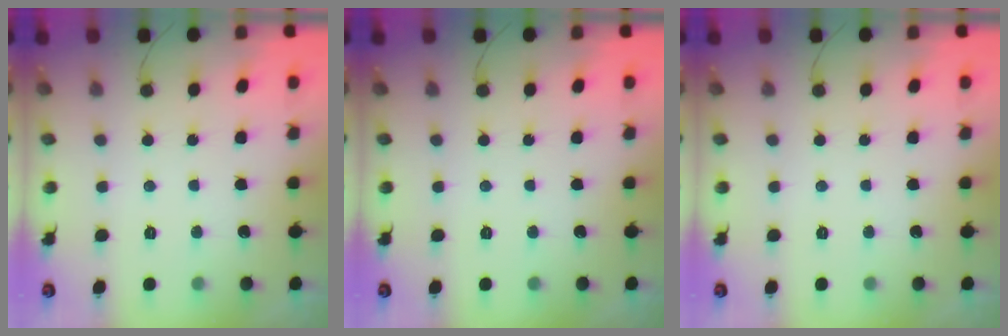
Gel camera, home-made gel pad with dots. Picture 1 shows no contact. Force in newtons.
{"total": 0.0}
{"total": 0.0}